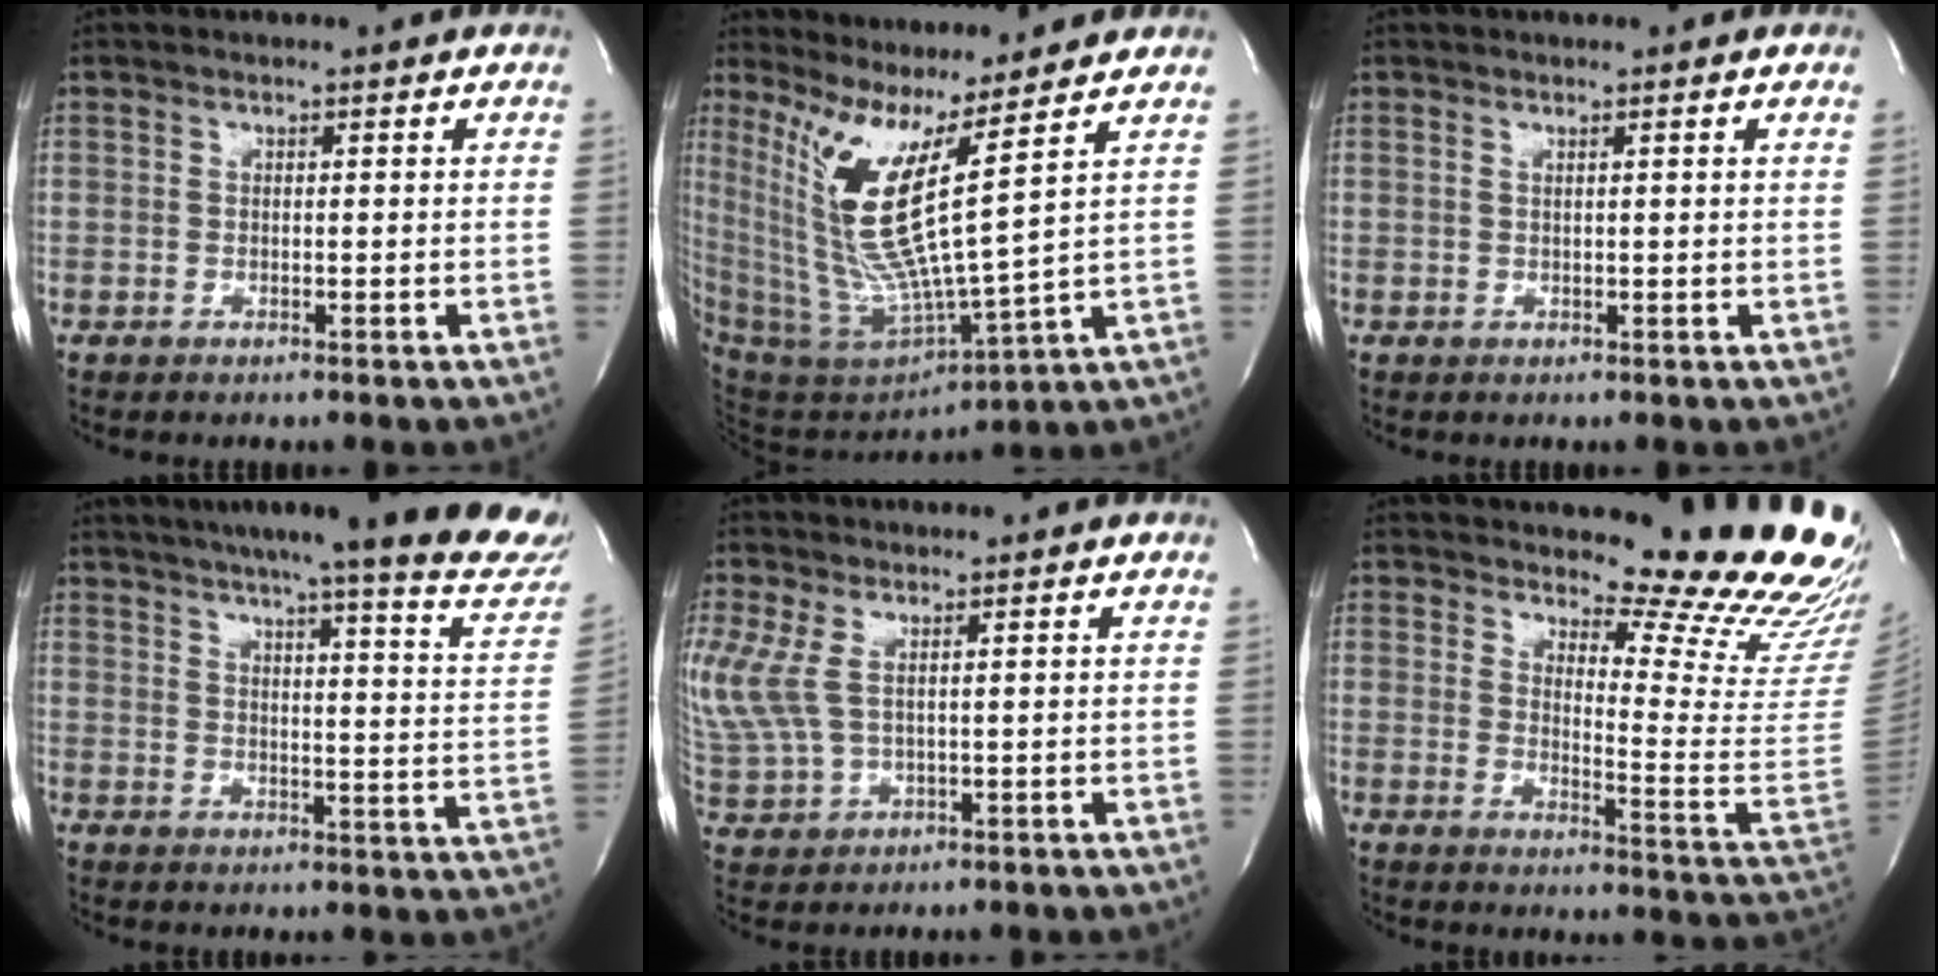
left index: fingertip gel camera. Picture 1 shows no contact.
{"total": 14.9, "force": [7.4, -1.7, 12.8], "torque": [-0.275, -0.033, 0.149]}
{"total": 0.8, "force": [0.4, -0.3, 0.6], "torque": [-0.021, -0.004, 0.011]}
{"total": 24.7, "force": [21.0, 1.6, 13.0], "torque": [-0.178, -0.047, 0.247]}
{"total": 10.8, "force": [3.6, 5.7, 8.5], "torque": [-0.250, 0.004, 0.082]}
{"total": 19.3, "force": [17.4, 1.8, 8.2], "torque": [-0.104, -0.134, 0.201]}